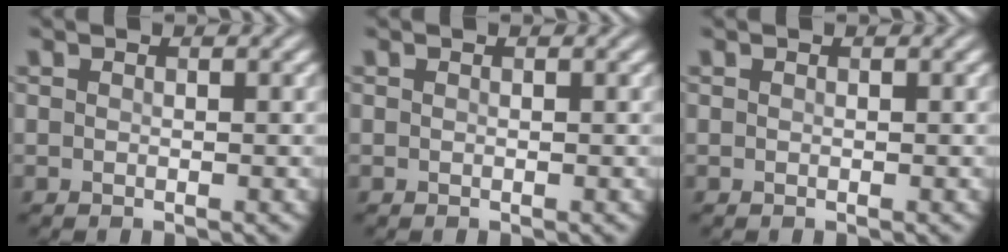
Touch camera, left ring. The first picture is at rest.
{"total": 0.0}
{"total": 0.0}